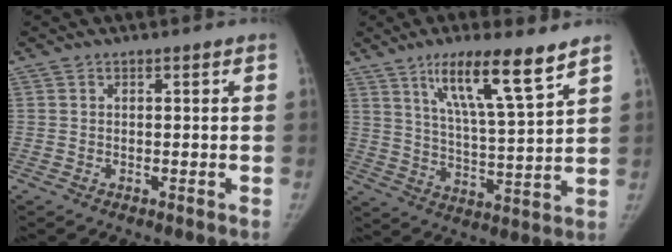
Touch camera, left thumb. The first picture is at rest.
{"total": 13.6, "force": [8.7, 1.6, 10.3], "torque": [-0.173, -0.048, 0.155]}